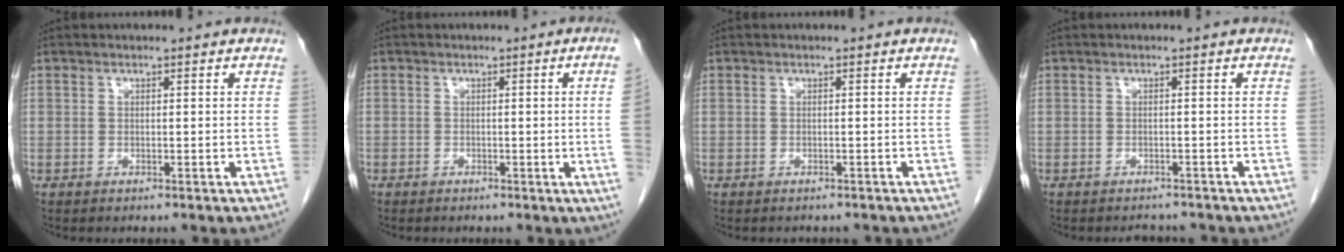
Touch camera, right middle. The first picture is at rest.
{"total": 3.6, "force": [-0.5, -1.3, 3.3], "torque": [-0.035, -0.003, -0.007]}
{"total": 2.7, "force": [-2.3, 1.0, 0.7], "torque": [-0.020, -0.005, -0.025]}
{"total": 2.3, "force": [-2.2, 0.7, 0.0], "torque": [-0.003, -0.006, -0.029]}